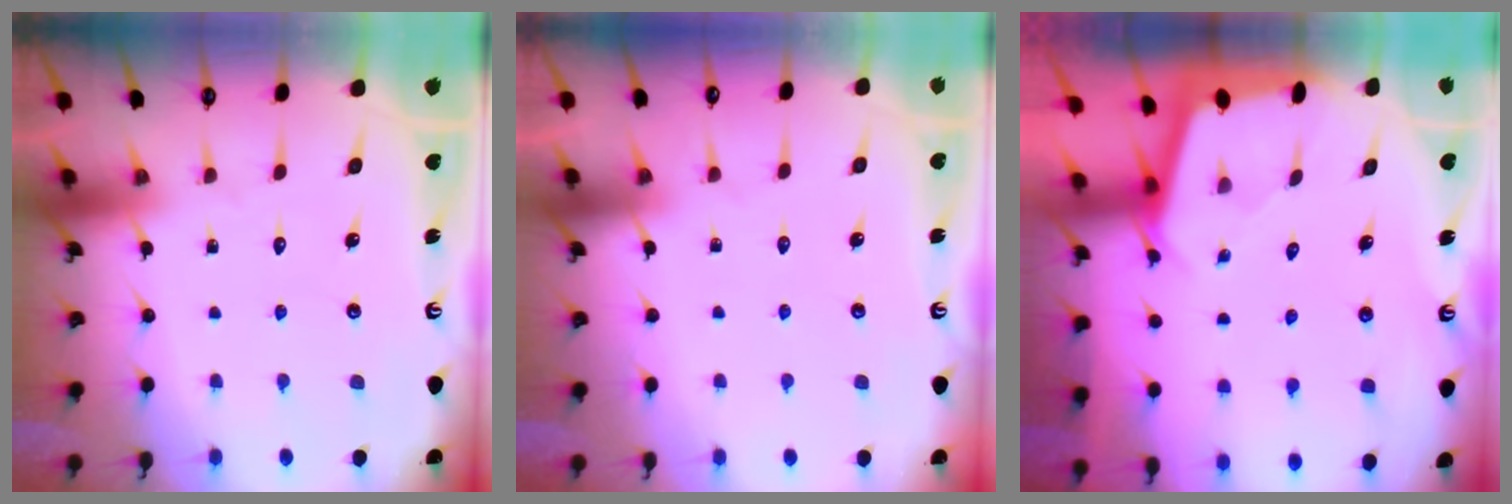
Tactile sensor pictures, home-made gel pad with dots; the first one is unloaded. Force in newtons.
{"total": 1.7, "press": 1.7, "slide": 0.4}
{"total": 1.8, "press": 1.8, "slide": 0.1}